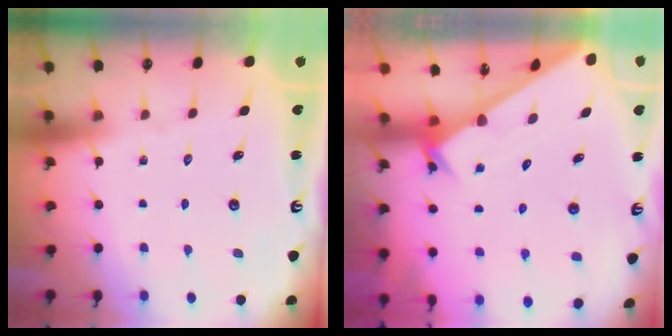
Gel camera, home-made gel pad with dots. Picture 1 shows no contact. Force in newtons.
{"total": 2.1, "press": 2.1, "slide": 0.1}